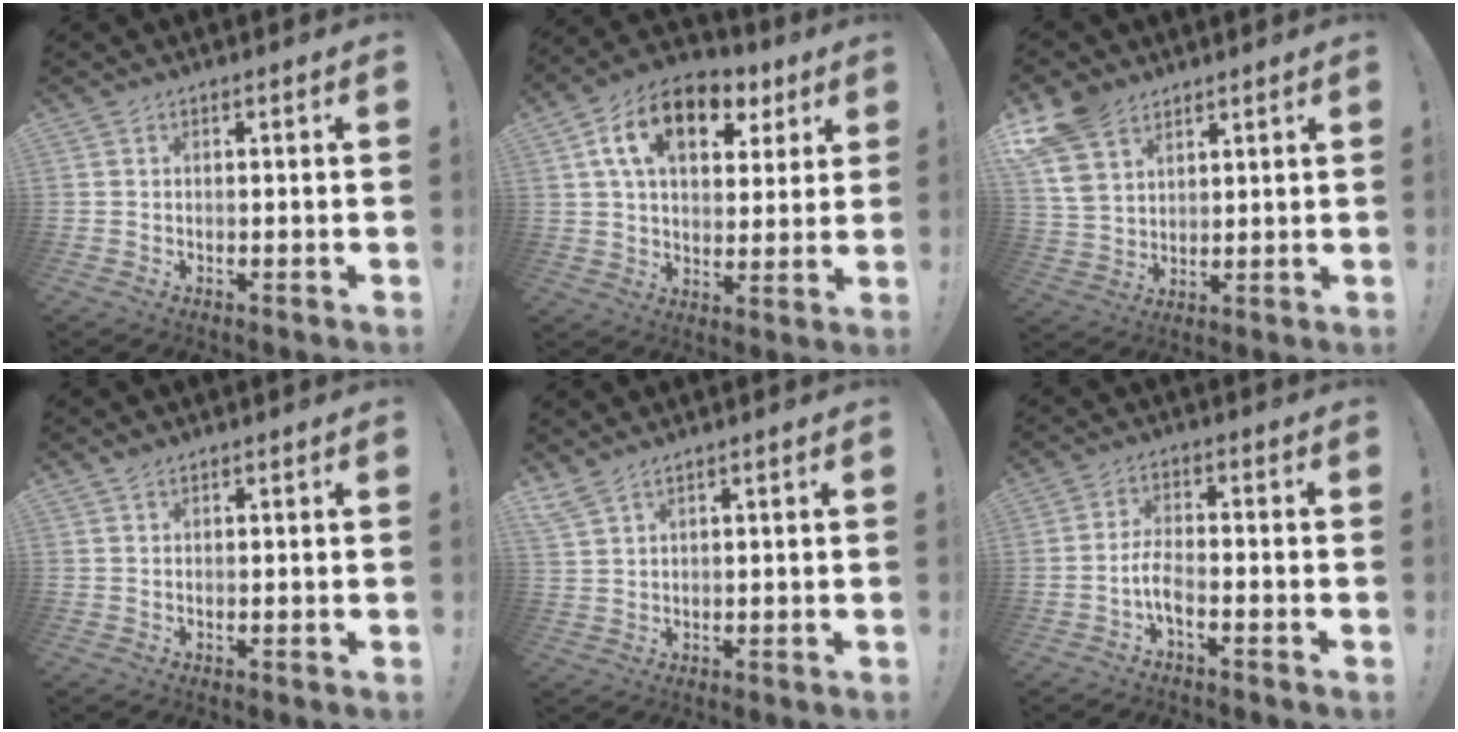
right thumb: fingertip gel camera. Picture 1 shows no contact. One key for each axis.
{"total": 16.3, "fx": 7.1, "fy": 10.0, "fz": 10.8, "tx": -0.170, "ty": -0.021, "tz": 0.125}
{"total": 11.7, "fx": 7.7, "fy": 7.1, "fz": 5.2, "tx": -0.103, "ty": -0.035, "tz": 0.153}
{"total": 1.2, "fx": 1.1, "fy": 0.4, "fz": 0.2, "tx": 0.003, "ty": -0.003, "tz": 0.019}
{"total": 3.7, "fx": 3.0, "fy": 0.6, "fz": 2.1, "tx": -0.043, "ty": -0.012, "tz": 0.057}
{"total": 5.4, "fx": -2.6, "fy": 1.7, "fz": 4.4, "tx": -0.091, "ty": -0.004, "tz": -0.049}